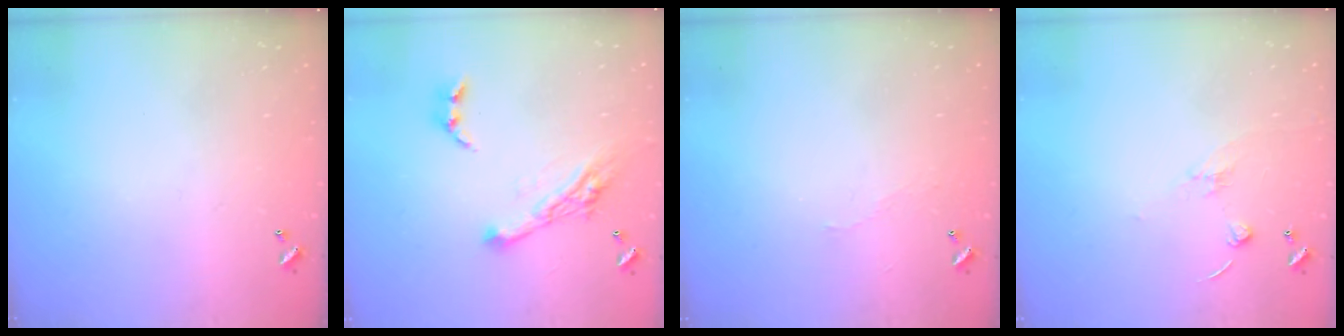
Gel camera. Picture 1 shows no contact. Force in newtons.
{"total": 10.4, "press": 10.3, "slide": 0.9}
{"total": 2.8, "press": 2.8, "slide": 0.5}
{"total": 2.3, "press": 2.3, "slide": 0.5}